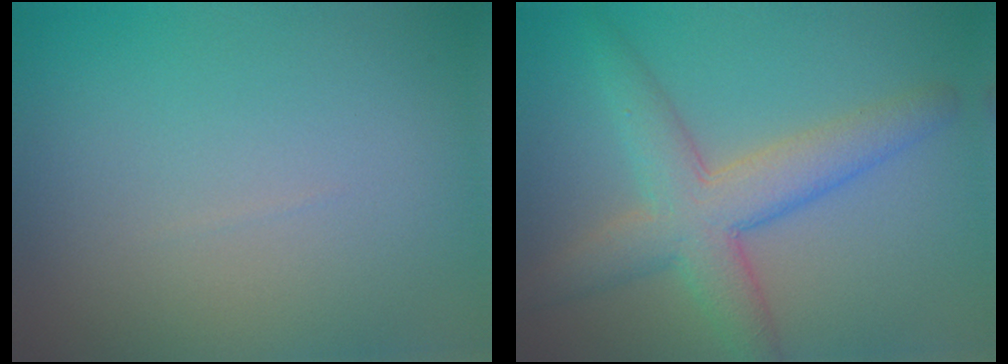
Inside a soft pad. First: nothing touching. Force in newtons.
{"total": 5.8, "press": 5.8, "slide": 0.2}